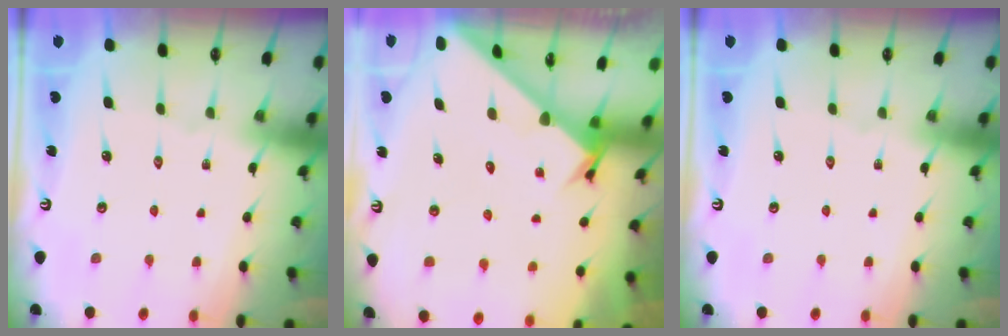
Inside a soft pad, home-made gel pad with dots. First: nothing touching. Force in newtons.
{"total": 2.7, "press": 2.6, "slide": 0.3}
{"total": 0.0}